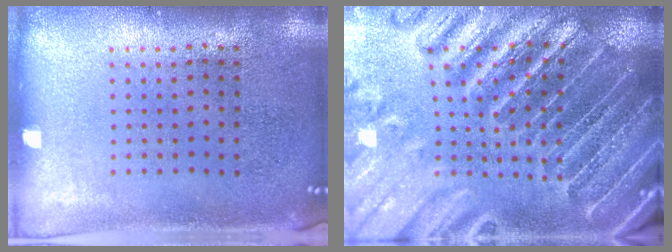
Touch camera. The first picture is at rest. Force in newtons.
{"total": 3.9, "press": 3.7, "slide": 1.1}